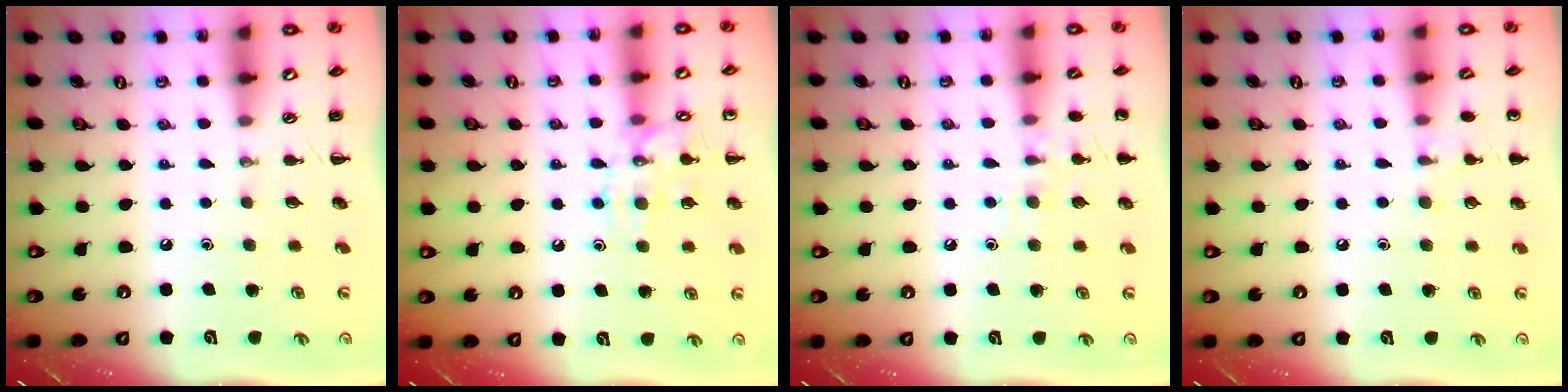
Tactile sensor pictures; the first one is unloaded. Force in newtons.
{"total": 11.9, "press": 11.9, "slide": 0.6}
{"total": 7.9, "press": 7.7, "slide": 1.6}
{"total": 6.4, "press": 6.0, "slide": 2.1}